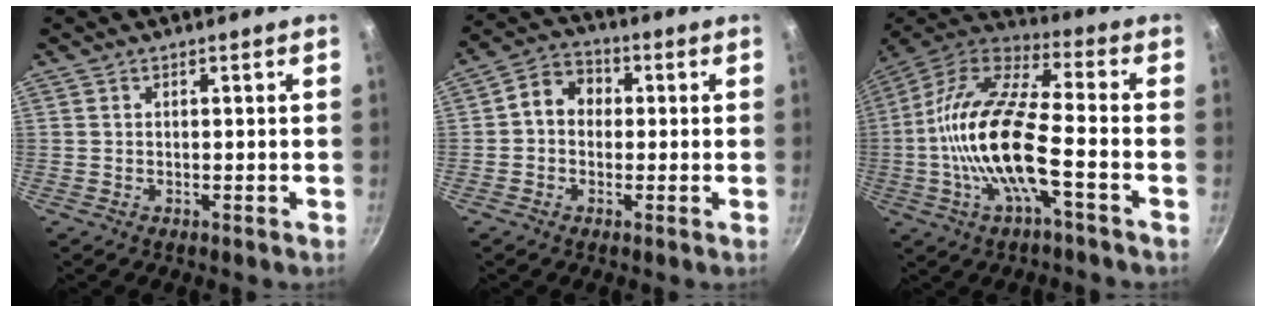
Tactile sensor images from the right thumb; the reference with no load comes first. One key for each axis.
{"total": 6.9, "fx": 0.4, "fy": 5.7, "fz": 3.8, "tx": -0.035, "ty": 0.019, "tz": -0.014}
{"total": 18.9, "fx": -4.0, "fy": 6.2, "fz": 17.3, "tx": -0.334, "ty": 0.041, "tz": -0.095}